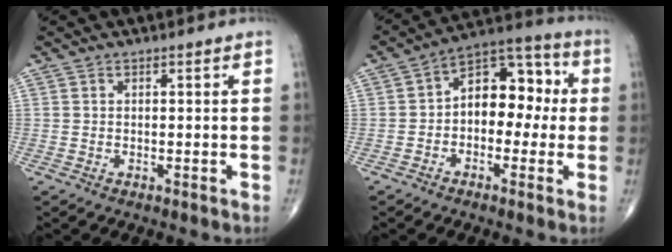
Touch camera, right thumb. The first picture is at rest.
{"total": 12.1, "force": [0.0, 8.0, 9.2], "torque": [-0.090, 0.044, -0.018]}